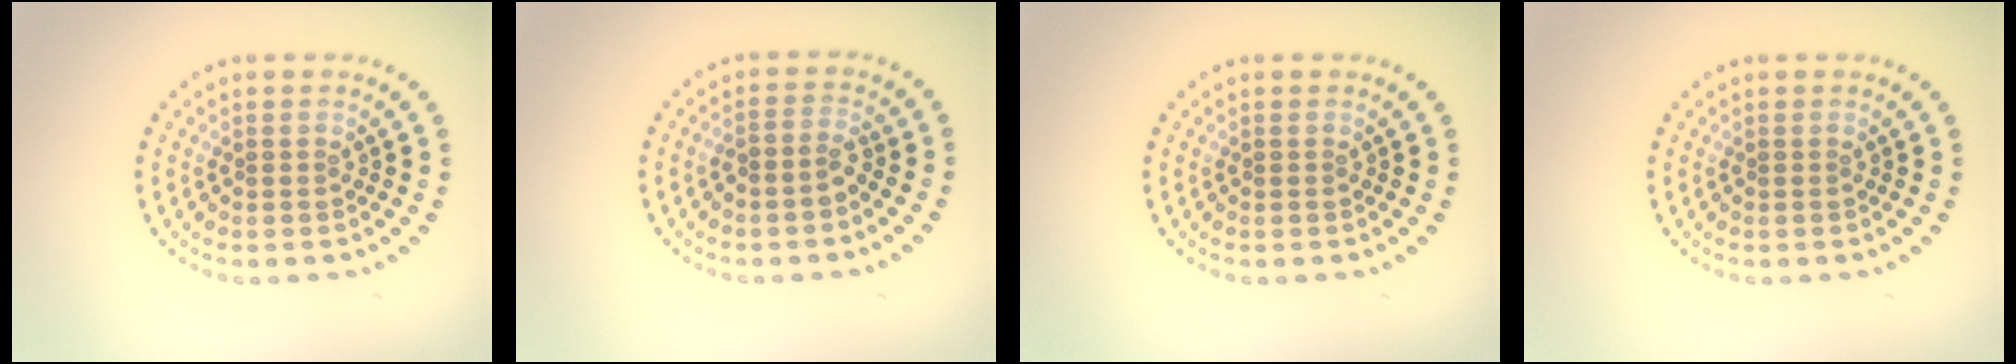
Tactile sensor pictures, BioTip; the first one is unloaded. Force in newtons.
{"total": 1.6, "press": 1.2, "slide": 1.0}
{"total": 0.0}
{"total": 0.0}